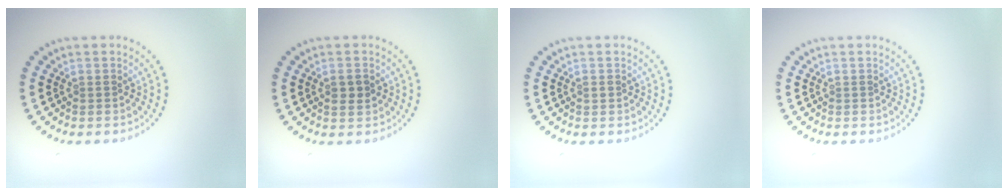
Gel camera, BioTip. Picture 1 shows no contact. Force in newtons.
{"total": 1.6, "press": 1.6, "slide": 0.1}
{"total": 0.7, "press": 0.7, "slide": 0.1}
{"total": 0.0}